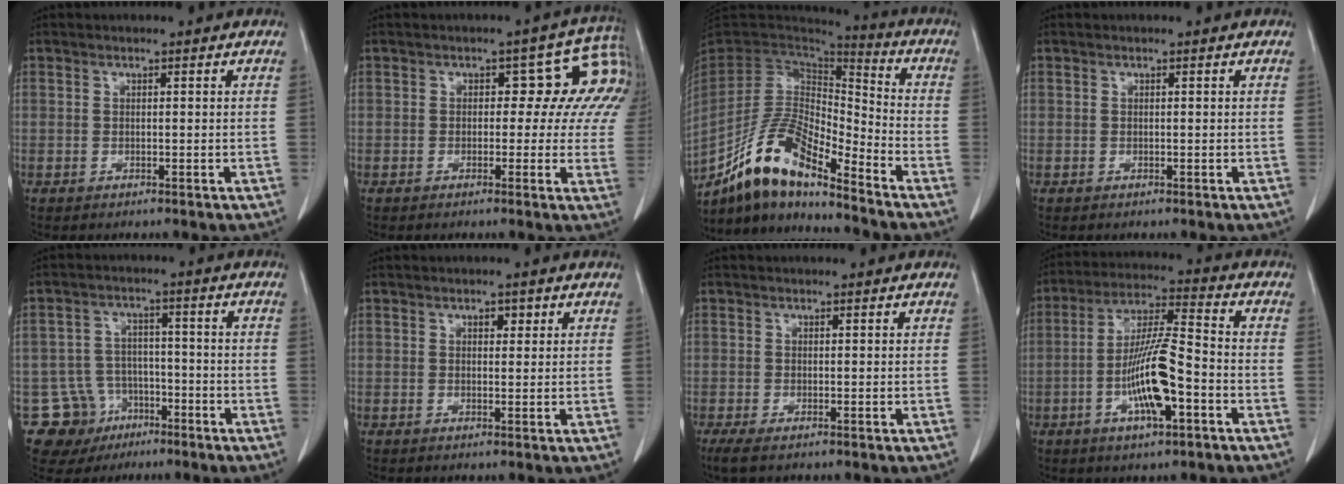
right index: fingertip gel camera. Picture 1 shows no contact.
{"total": 7.4, "force": [2.7, 4.7, 5.0], "torque": [-0.050, 0.024, 0.012]}
{"total": 14.1, "force": [-11.3, 2.9, 7.9], "torque": [-0.156, 0.013, -0.211]}
{"total": 0.0}
{"total": 10.1, "force": [-5.1, 8.6, 1.0], "torque": [-0.029, 0.030, -0.067]}
{"total": 1.6, "force": [0.8, 0.9, 1.1], "torque": [-0.013, 0.000, 0.010]}
{"total": 2.0, "force": [-1.0, 0.7, 1.7], "torque": [-0.035, -0.004, -0.018]}
{"total": 11.9, "force": [-3.9, 1.9, 11.1], "torque": [-0.212, 0.002, -0.071]}